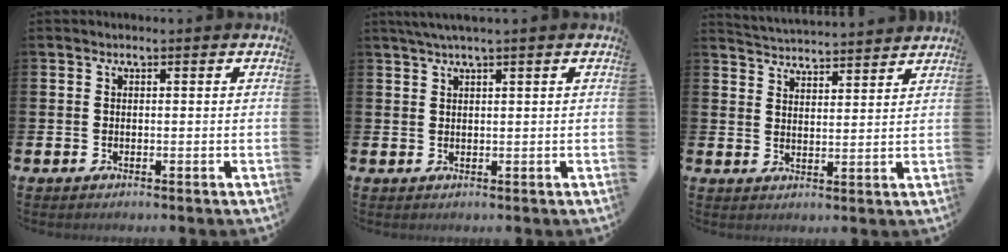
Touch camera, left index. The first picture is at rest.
{"total": 2.1, "force": [1.5, -0.2, 1.3], "torque": [-0.032, 0.003, 0.029]}
{"total": 4.4, "force": [4.4, 0.0, -0.3], "torque": [-0.005, -0.033, 0.077]}